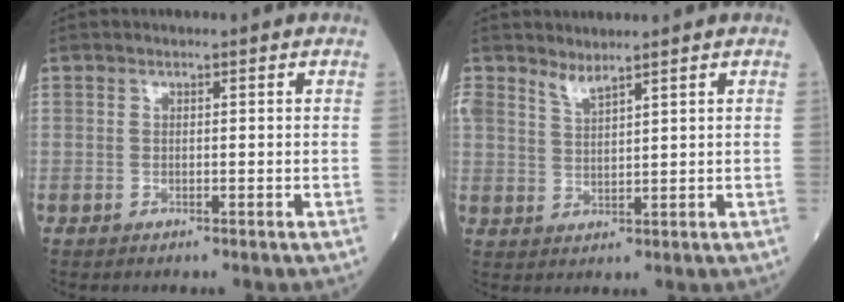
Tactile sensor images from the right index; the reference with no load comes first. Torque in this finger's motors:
{"motor_torque": [0.09, 0.15, -0.01, 0.05]}